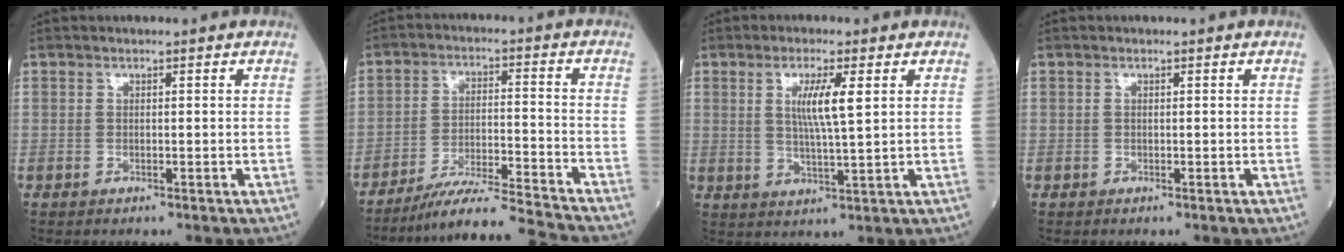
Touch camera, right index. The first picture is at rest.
{"total": 11.7, "force": [-11.0, -2.2, 3.5], "torque": [-0.052, -0.001, -0.191]}
{"total": 6.0, "force": [1.8, 0.1, 5.8], "torque": [-0.112, -0.004, 0.035]}
{"total": 0.0}